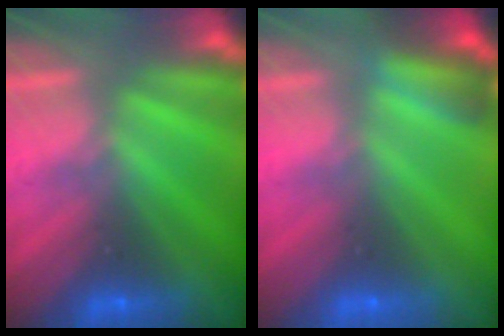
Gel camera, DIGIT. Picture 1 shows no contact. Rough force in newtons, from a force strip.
{"total": 2.7}